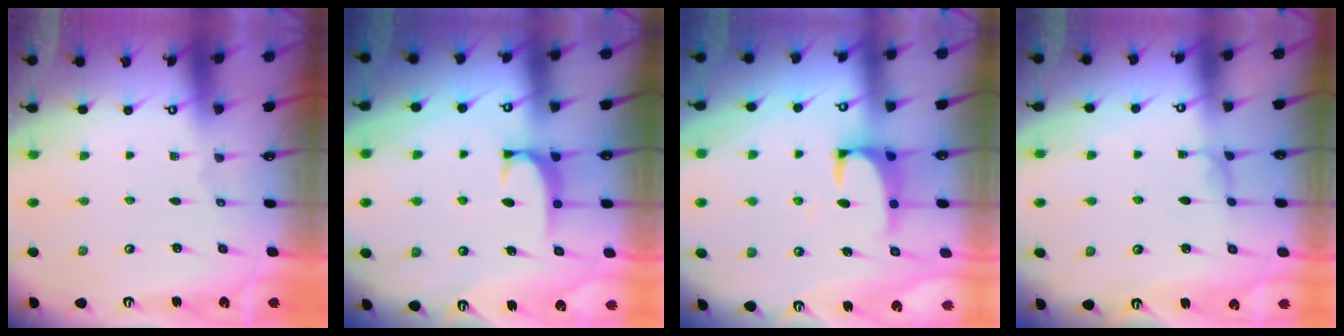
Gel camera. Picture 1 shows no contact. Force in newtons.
{"total": 1.6, "press": 1.5, "slide": 0.5}
{"total": 1.7, "press": 1.5, "slide": 0.7}
{"total": 2.3, "press": 2.2, "slide": 0.3}